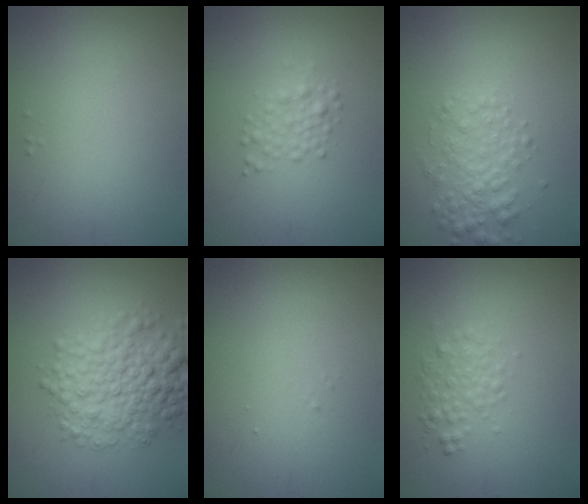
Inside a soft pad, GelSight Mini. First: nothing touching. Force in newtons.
{"total": 1.8, "press": 1.8, "slide": 0.0}
{"total": 2.9, "press": 2.9, "slide": 0.1}
{"total": 6.0, "press": 6.0, "slide": 0.1}
{"total": 0.0}
{"total": 2.0, "press": 2.0, "slide": 0.1}